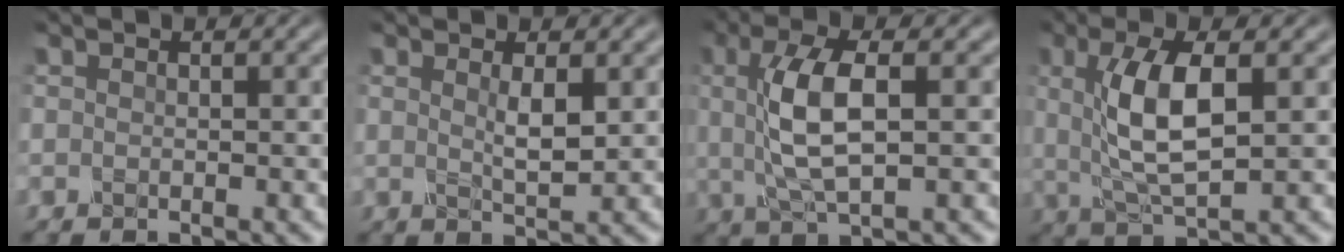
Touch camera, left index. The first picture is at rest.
{"total": 2.1, "force": [0.7, 0.4, 1.9], "torque": [-0.037, -0.004, 0.016]}
{"total": 6.0, "force": [0.8, 2.0, 5.6], "torque": [-0.116, 0.004, 0.014]}
{"total": 6.6, "force": [1.0, 2.3, 6.1], "torque": [-0.121, 0.001, 0.021]}